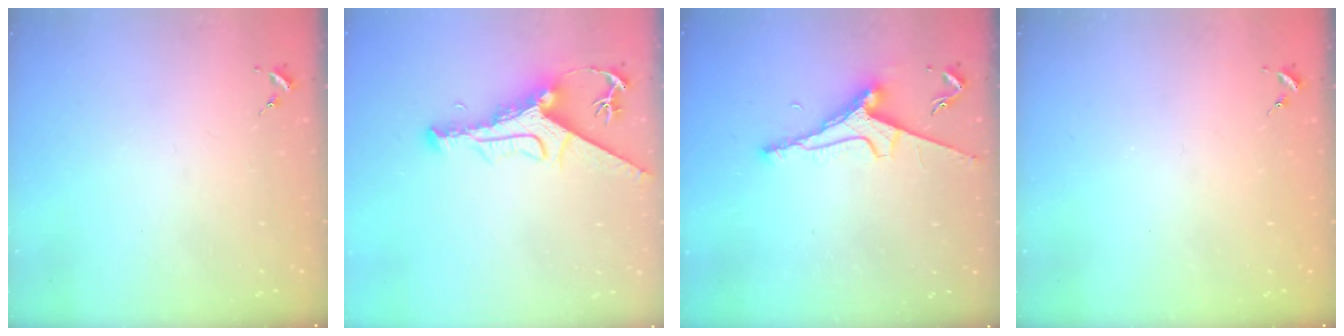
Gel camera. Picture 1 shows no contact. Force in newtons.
{"total": 12.9, "press": 12.8, "slide": 1.4}
{"total": 8.0, "press": 7.9, "slide": 1.2}
{"total": 0.7, "press": 0.7, "slide": 0.1}